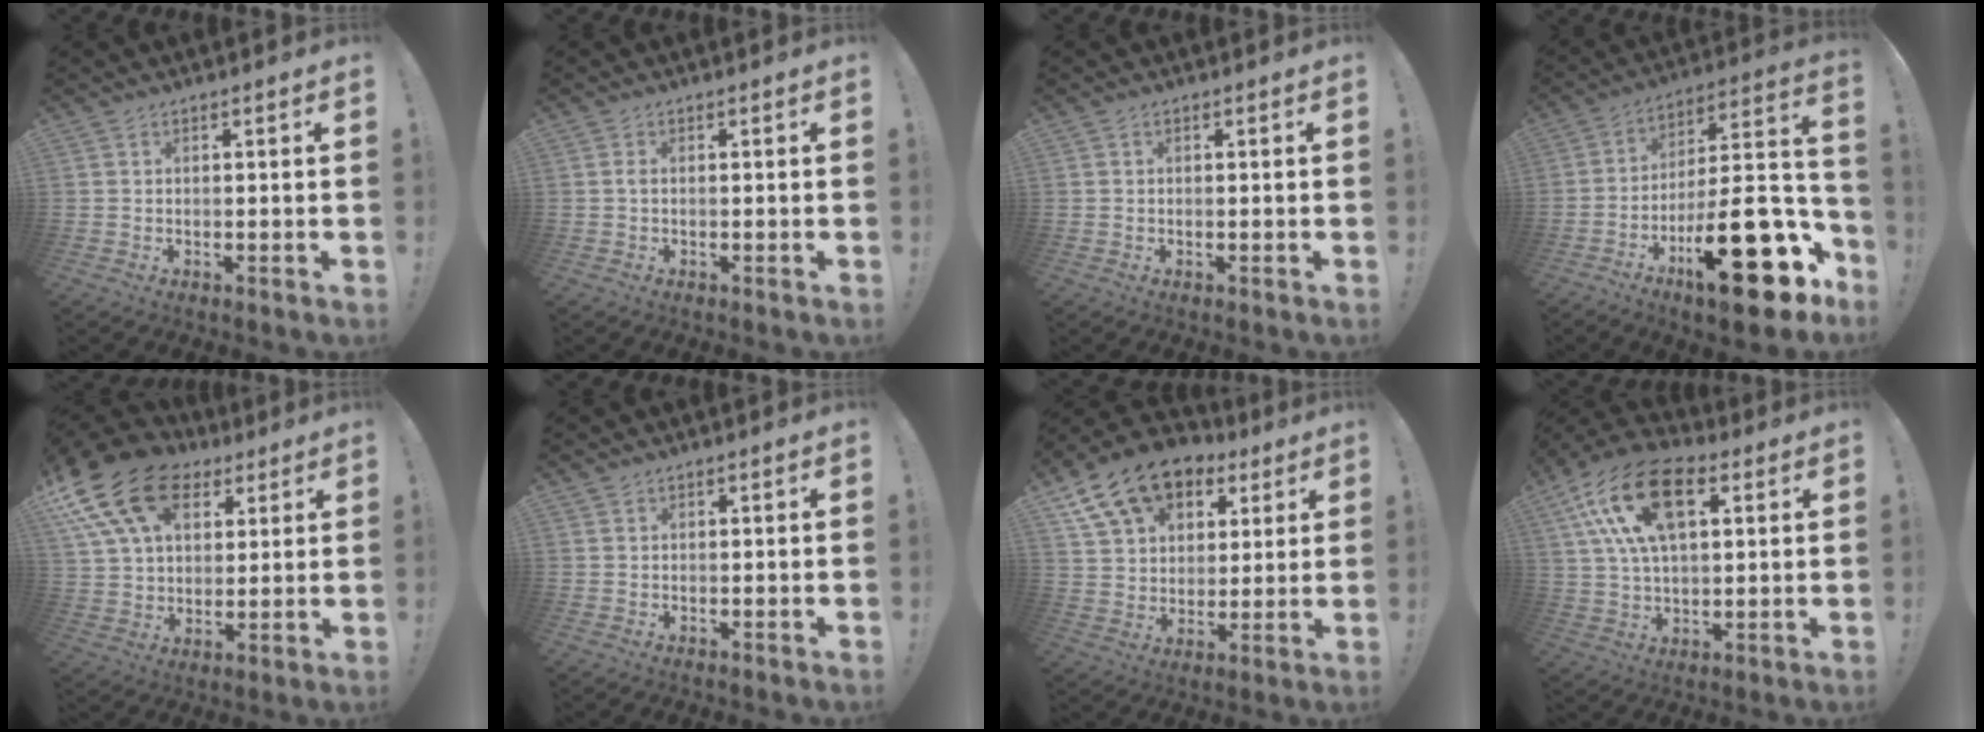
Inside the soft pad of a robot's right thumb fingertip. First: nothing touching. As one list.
[{"total": 0.9, "force": [-0.2, 0.2, 0.9], "torque": [-0.017, 0.002, -0.004]}, {"total": 0.0}, {"total": 28.2, "force": [-12.1, 9.4, 23.7], "torque": [-0.336, 0.064, -0.183]}, {"total": 20.5, "force": [9.7, 13.5, 11.9], "torque": [-0.198, -0.043, 0.178]}, {"total": 0.6, "force": [0.5, 0.2, -0.3], "torque": [0.013, -0.003, 0.007]}, {"total": 16.2, "force": [9.3, 10.7, 7.7], "torque": [-0.124, -0.049, 0.176]}, {"total": 19.8, "force": [7.6, 10.9, 14.7], "torque": [-0.273, -0.014, 0.131]}]